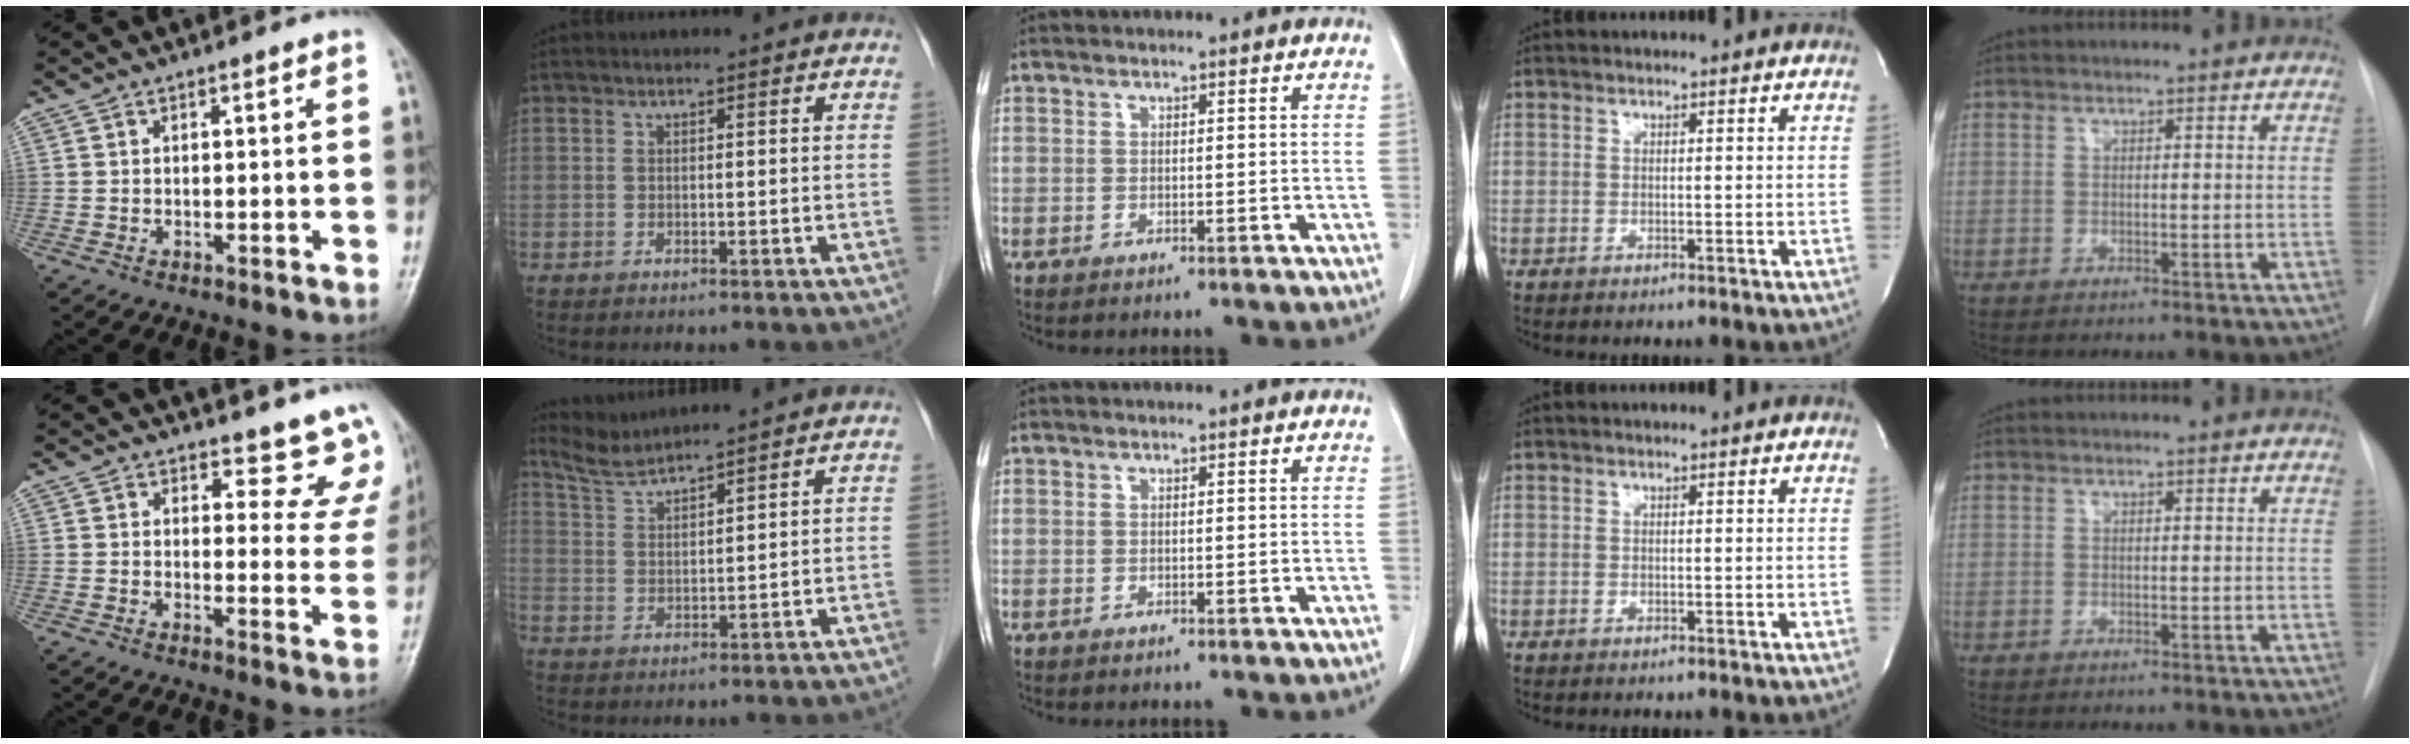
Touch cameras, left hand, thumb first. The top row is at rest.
{"thumb": {"total": 11.1, "force": [10.3, 4.0, 0.4], "torque": [0.053, -0.081, 0.085]}, "index": {"total": 5.5, "force": [5.0, -0.9, 1.9], "torque": [-0.040, 0.024, 0.097]}}